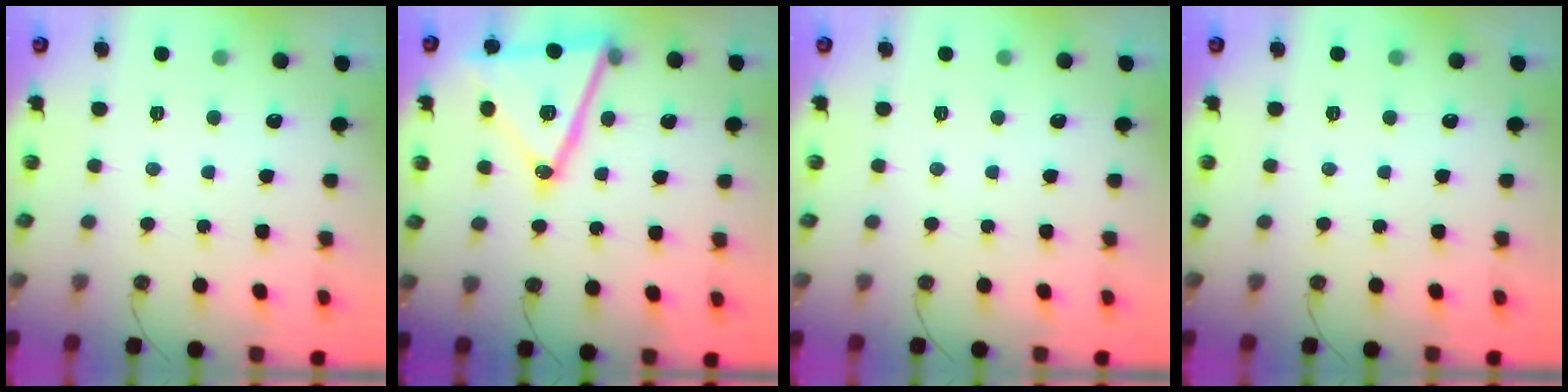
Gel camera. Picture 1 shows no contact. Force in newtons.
{"total": 20.4, "press": 20.1, "slide": 3.4}
{"total": 2.0, "press": 0.4, "slide": 2.0}
{"total": 0.0}